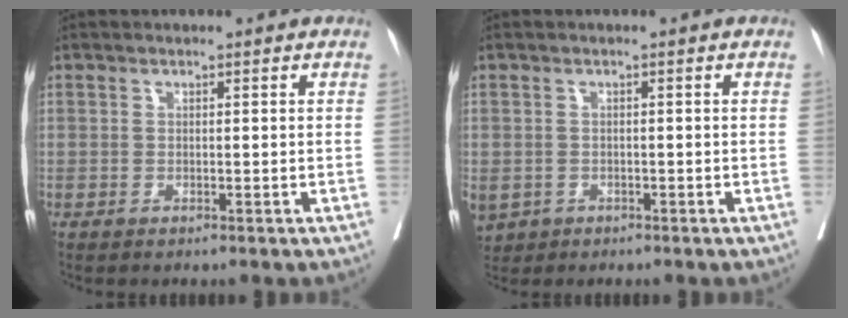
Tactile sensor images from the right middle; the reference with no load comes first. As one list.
[{"total": 6.1, "force": [-2.9, 4.9, 2.2], "torque": [-0.064, -0.004, -0.040]}]